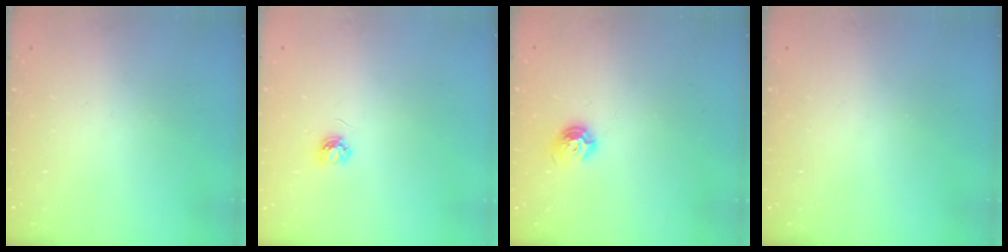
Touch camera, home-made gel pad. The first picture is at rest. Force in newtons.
{"total": 3.9, "press": 3.9, "slide": 0.4}
{"total": 7.0, "press": 6.9, "slide": 0.7}
{"total": 0.0}